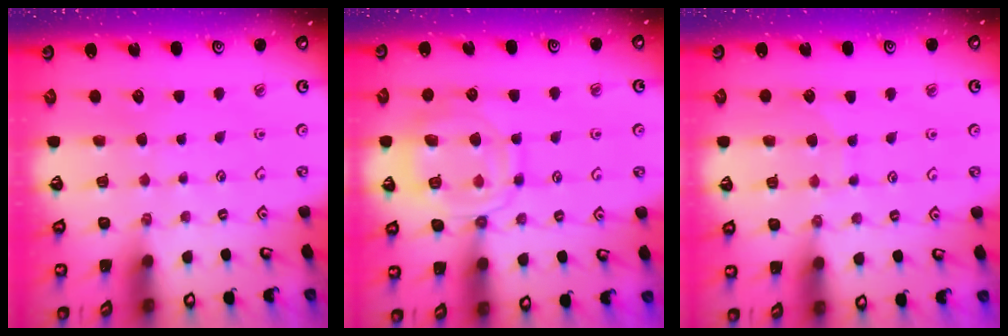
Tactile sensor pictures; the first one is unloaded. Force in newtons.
{"total": 13.6, "press": 13.6, "slide": 1.2}
{"total": 6.8, "press": 6.8, "slide": 0.5}